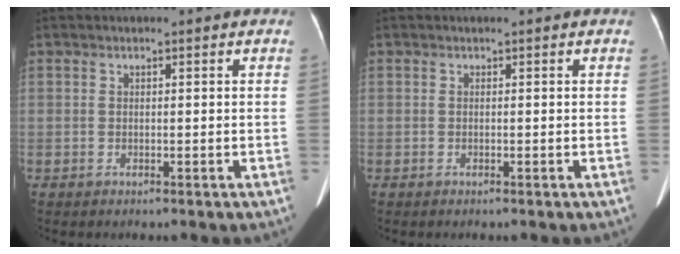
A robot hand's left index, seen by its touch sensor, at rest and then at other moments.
{"total": 0.0}